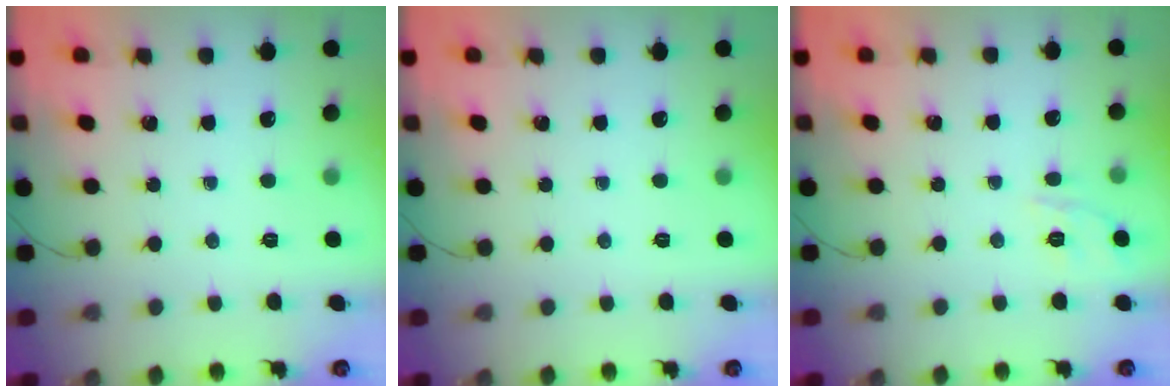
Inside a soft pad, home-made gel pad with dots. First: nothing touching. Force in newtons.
{"total": 0.0}
{"total": 9.1, "press": 9.0, "slide": 1.7}